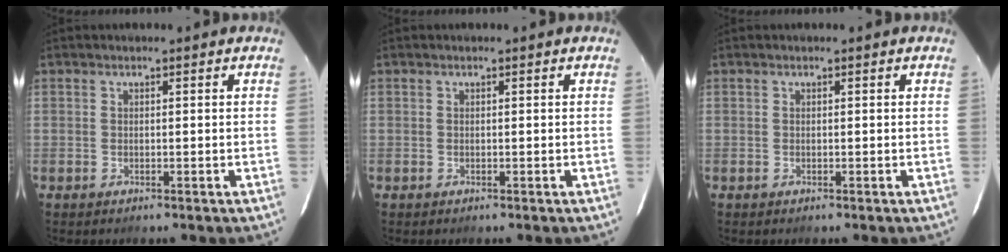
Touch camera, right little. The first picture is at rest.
{"total": 0.0}
{"total": 0.0}